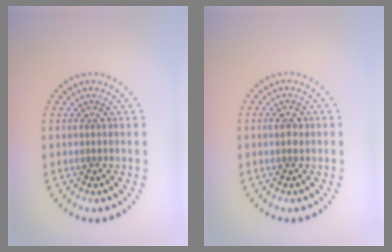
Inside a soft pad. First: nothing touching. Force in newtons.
{"total": 1.3, "press": 1.2, "slide": 0.2}